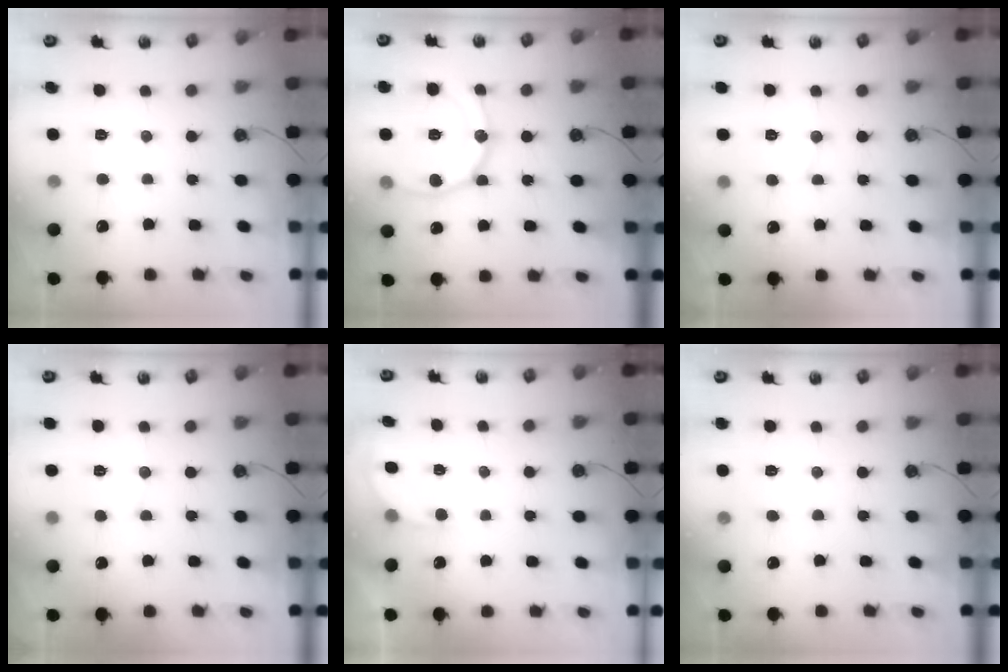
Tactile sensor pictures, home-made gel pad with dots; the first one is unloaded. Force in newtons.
{"total": 15.9, "press": 15.9, "slide": 1.5}
{"total": 4.7, "press": 4.6, "slide": 0.8}
{"total": 3.5, "press": 3.4, "slide": 0.8}
{"total": 2.3, "press": 2.3, "slide": 0.5}
{"total": 3.6, "press": 3.6, "slide": 0.5}